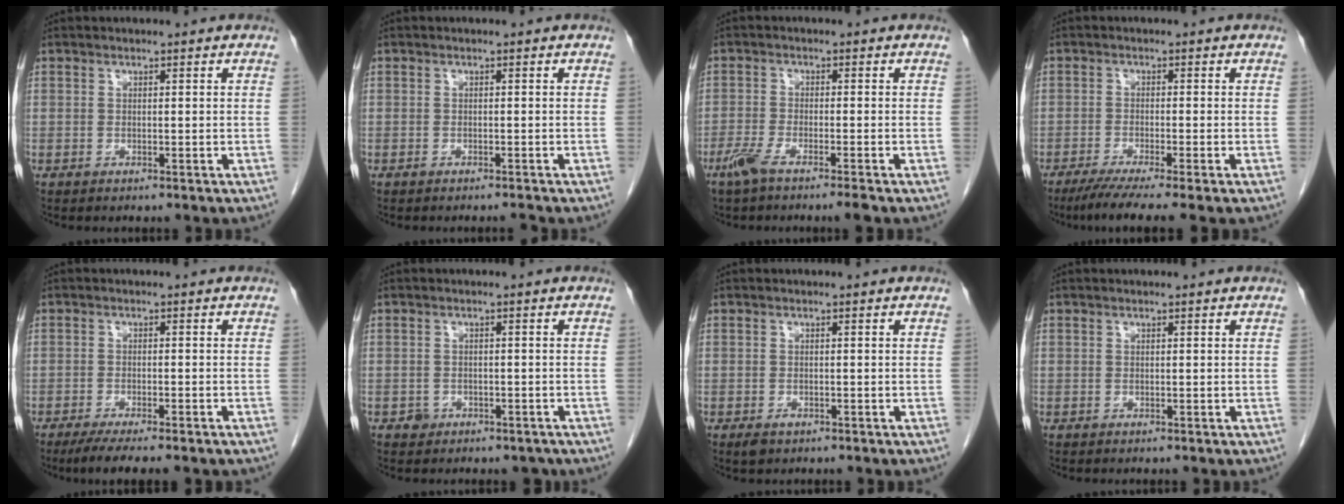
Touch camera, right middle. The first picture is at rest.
{"total": 0.7, "force": [-0.7, -0.1, 0.2], "torque": [-0.006, -0.002, -0.009]}
{"total": 4.5, "force": [-3.3, 0.1, 3.1], "torque": [-0.060, -0.009, -0.065]}
{"total": 6.9, "force": [-5.1, -0.5, 4.6], "torque": [-0.071, -0.019, -0.085]}
{"total": 7.8, "force": [-6.2, 0.8, 4.7], "torque": [-0.064, -0.015, -0.090]}
{"total": 2.3, "force": [-1.3, 1.8, 0.3], "torque": [0.000, 0.010, -0.014]}
{"total": 1.4, "force": [-0.8, 0.8, 0.8], "torque": [-0.015, 0.000, -0.007]}
{"total": 0.0}